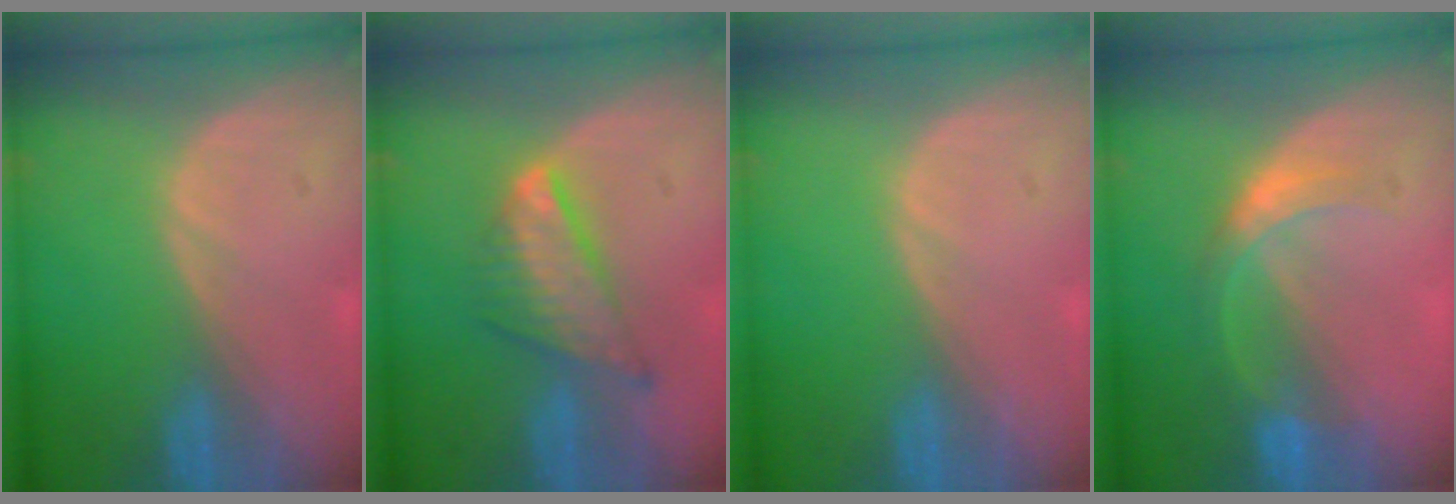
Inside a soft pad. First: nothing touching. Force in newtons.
{"total": 7.6, "press": 6.6, "slide": 3.7}
{"total": 0.0}
{"total": 5.3, "press": 4.9, "slide": 2.1}